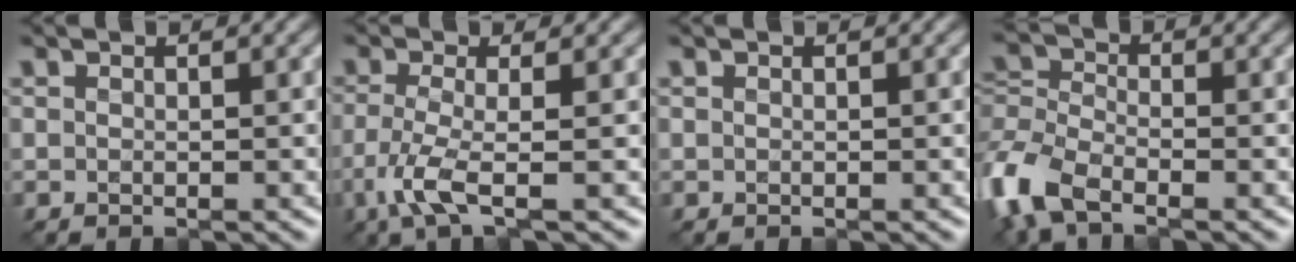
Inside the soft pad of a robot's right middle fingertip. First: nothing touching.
{"total": 3.7, "force": [-1.7, 0.6, 3.2], "torque": [-0.076, -0.009, -0.041]}
{"total": 0.0}
{"total": 7.0, "force": [-4.1, 3.4, 4.6], "torque": [-0.111, -0.005, -0.099]}